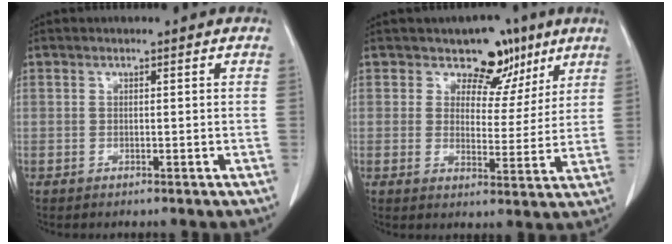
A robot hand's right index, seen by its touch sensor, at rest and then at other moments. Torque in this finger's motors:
{"motor_torque": [0.13, 0.27, 0.06, 0.01]}